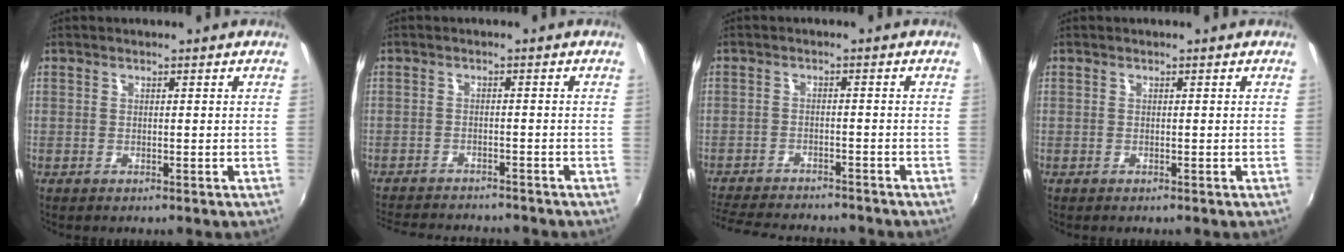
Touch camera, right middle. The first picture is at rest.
{"total": 10.8, "force": [-9.8, 2.5, 3.8], "torque": [-0.095, -0.011, -0.149]}
{"total": 13.4, "force": [-12.0, 3.1, 5.2], "torque": [-0.121, -0.015, -0.182]}
{"total": 0.0}